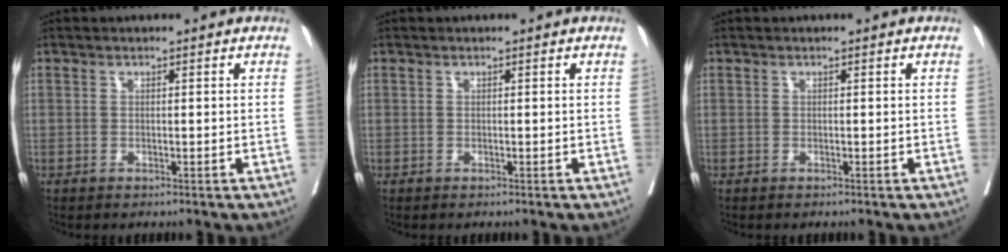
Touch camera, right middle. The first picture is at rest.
{"total": 0.0}
{"total": 0.8, "force": [-0.5, -0.4, 0.4], "torque": [-0.002, 0.003, -0.005]}